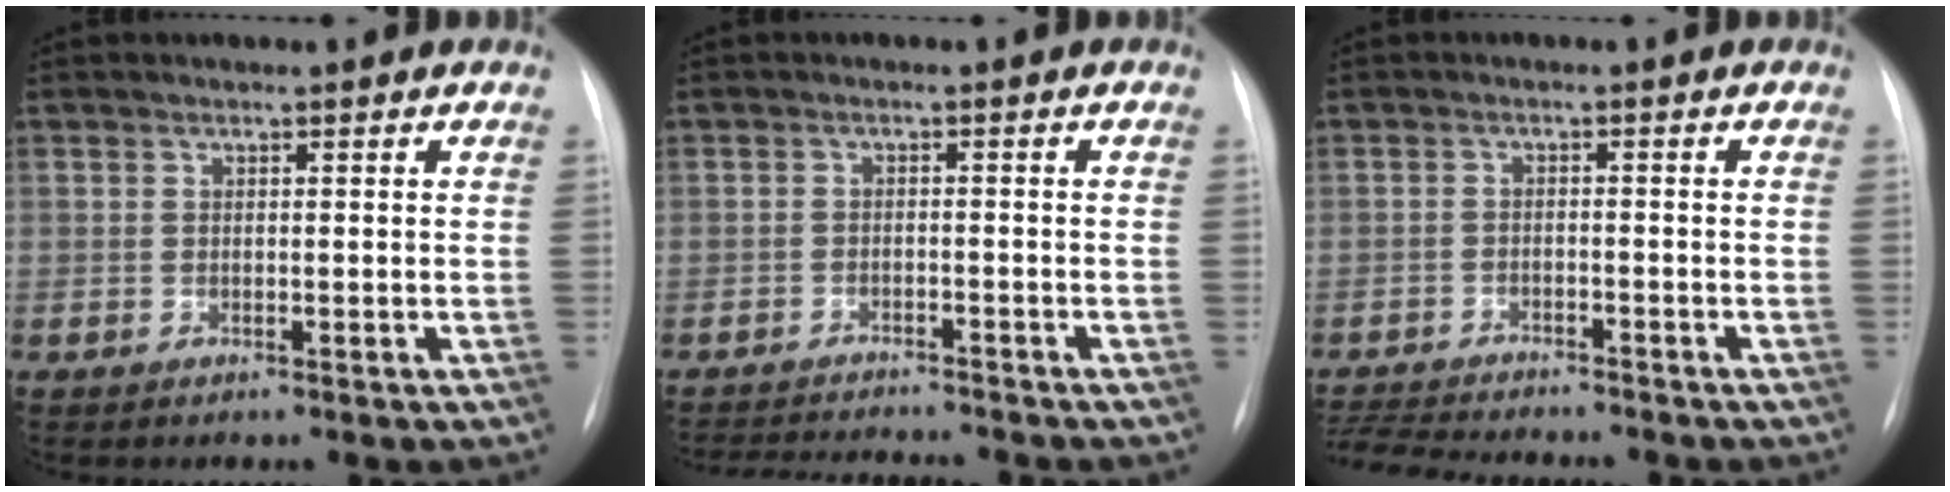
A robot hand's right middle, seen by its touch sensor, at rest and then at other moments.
{"total": 10.3, "force": [-9.8, 0.7, 3.1], "torque": [-0.048, -0.008, -0.137]}
{"total": 10.5, "force": [-9.8, 1.1, 3.5], "torque": [-0.061, -0.006, -0.149]}